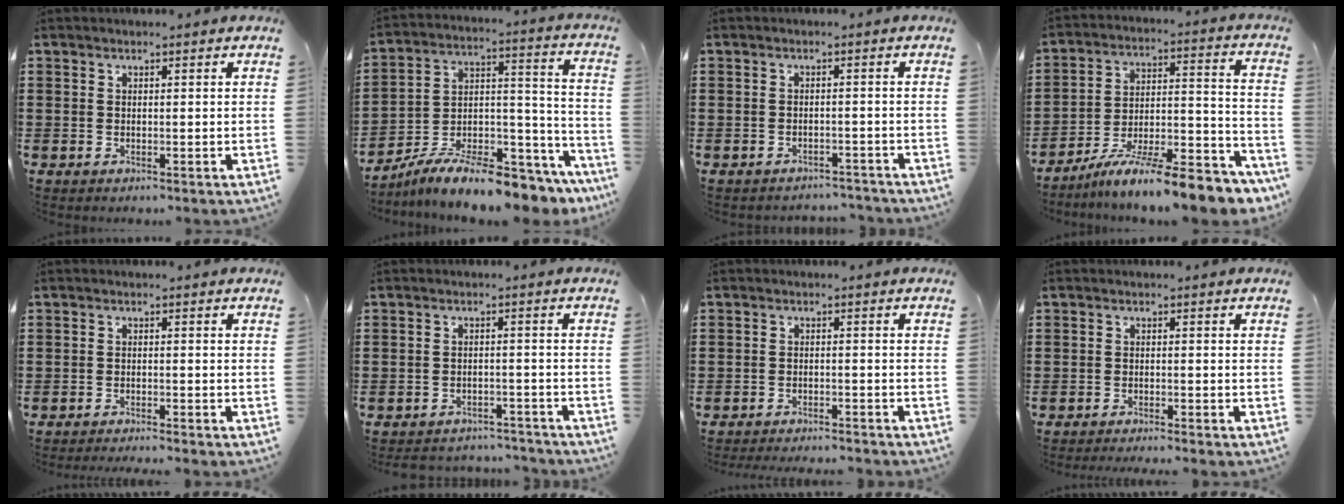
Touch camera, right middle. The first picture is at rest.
{"total": 10.8, "force": [-9.6, 1.2, 4.8], "torque": [-0.067, 0.031, -0.181]}
{"total": 1.8, "force": [-1.8, 0.3, 0.0], "torque": [-0.006, 0.001, -0.040]}
{"total": 12.0, "force": [-10.1, 0.5, 6.5], "torque": [-0.095, 0.017, -0.185]}
{"total": 1.3, "force": [-1.2, -0.2, 0.2], "torque": [-0.004, 0.002, -0.025]}
{"total": 3.1, "force": [-3.0, 0.4, 0.1], "torque": [-0.006, 0.002, -0.065]}
{"total": 2.3, "force": [-2.3, 0.0, -0.2], "torque": [-0.001, 0.003, -0.050]}
{"total": 1.2, "force": [-1.1, -0.2, 0.2], "torque": [-0.003, 0.001, -0.022]}